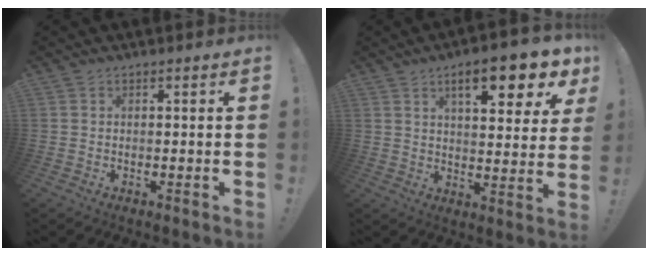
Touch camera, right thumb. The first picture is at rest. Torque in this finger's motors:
{"motor_torque": [0.35, 0.57, 1.49, 0.50, 0.06]}